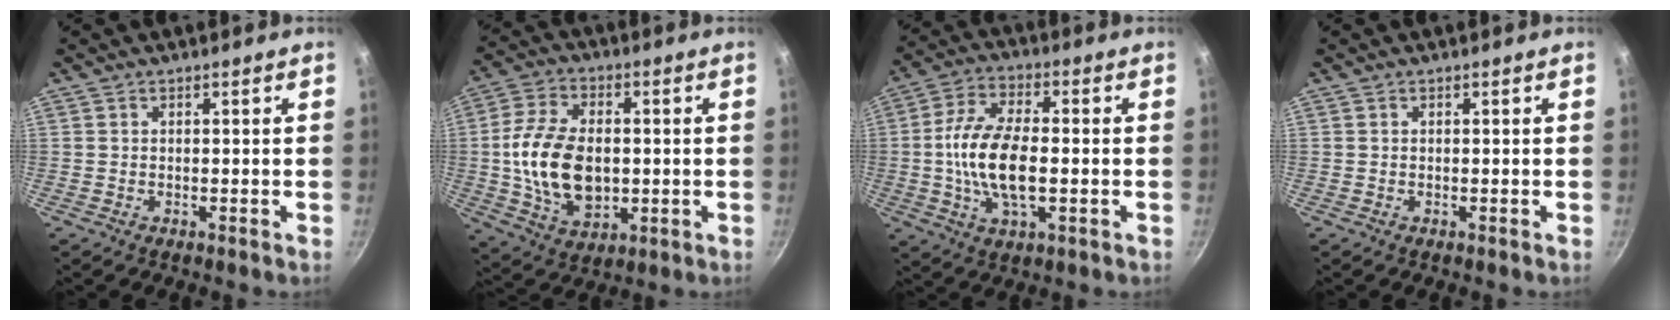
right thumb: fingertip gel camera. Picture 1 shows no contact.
{"total": 15.7, "force": [-0.5, 10.1, 12.0], "torque": [-0.206, 0.004, -0.004]}
{"total": 13.5, "force": [-1.2, 6.4, 11.9], "torque": [-0.226, 0.015, -0.031]}
{"total": 0.0}